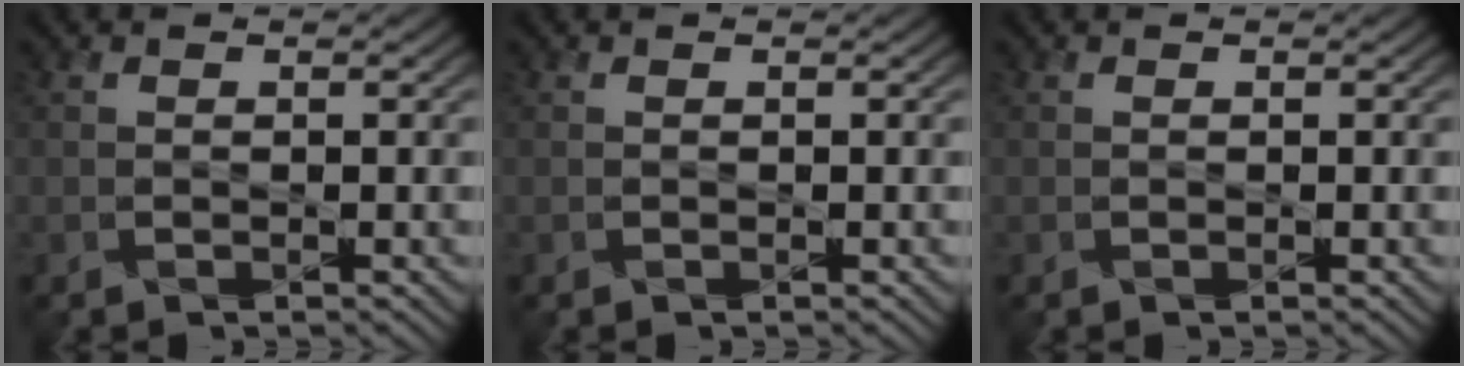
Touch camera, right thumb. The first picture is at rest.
{"total": 0.0}
{"total": 0.0}